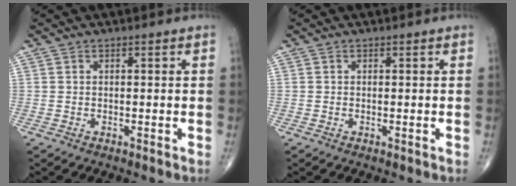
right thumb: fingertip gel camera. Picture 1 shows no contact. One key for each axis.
{"total": 0.0}